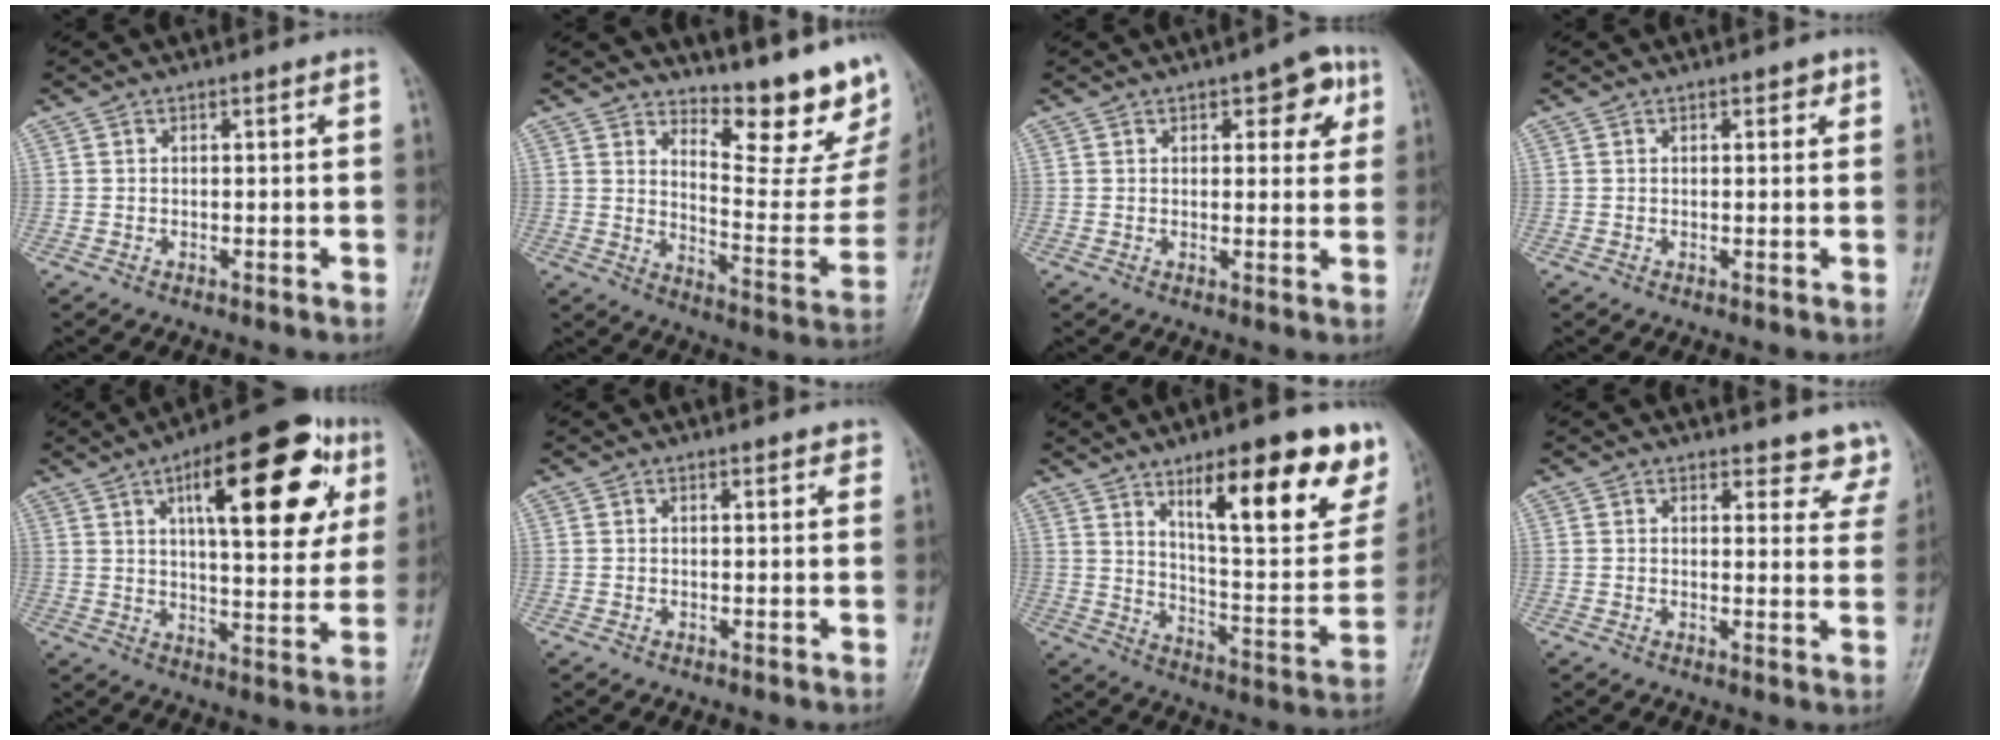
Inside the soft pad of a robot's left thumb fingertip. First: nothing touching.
{"total": 16.9, "force": [13.2, 4.6, 9.6], "torque": [-0.086, -0.125, 0.182]}
{"total": 6.9, "force": [3.0, 3.2, 5.4], "torque": [-0.036, -0.006, 0.030]}
{"total": 1.4, "force": [0.7, 0.8, 0.9], "torque": [0.000, 0.000, 0.006]}
{"total": 22.8, "force": [8.7, 8.7, 19.2], "torque": [-0.228, -0.008, 0.120]}
{"total": 1.4, "force": [1.1, 0.6, 0.7], "torque": [0.000, -0.003, 0.009]}
{"total": 23.2, "force": [13.4, 7.0, 17.6], "torque": [-0.200, -0.062, 0.207]}
{"total": 7.5, "force": [6.9, 2.8, 0.4], "torque": [0.047, -0.040, 0.049]}